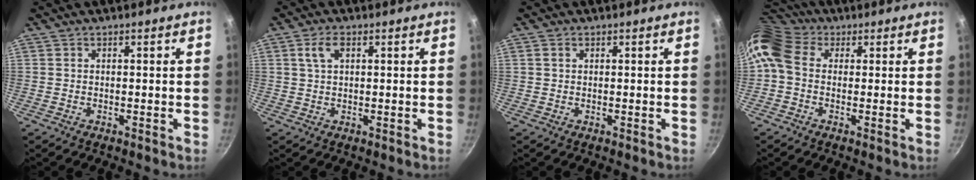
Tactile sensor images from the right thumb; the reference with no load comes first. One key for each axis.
{"total": 3.5, "fx": 1.2, "fy": 1.9, "fz": 2.7, "tx": -0.046, "ty": 0.006, "tz": 0.022}
{"total": 1.1, "fx": 0.5, "fy": 0.8, "fz": 0.6, "tx": -0.009, "ty": 0.002, "tz": 0.007}
{"total": 9.5, "fx": 1.1, "fy": 7.4, "fz": 5.9, "tx": -0.115, "ty": 0.023, "tz": 0.003}